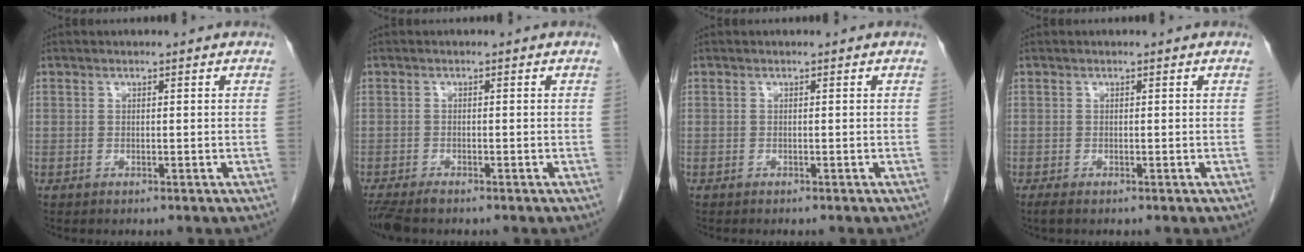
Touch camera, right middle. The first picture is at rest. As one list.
[{"total": 3.9, "force": [-3.2, 0.8, 2.0], "torque": [-0.040, -0.011, -0.054]}, {"total": 0.9, "force": [-0.8, 0.1, 0.4], "torque": [-0.013, -0.005, -0.010]}, {"total": 1.0, "force": [-0.8, 0.2, 0.6], "torque": [-0.013, -0.003, -0.013]}]